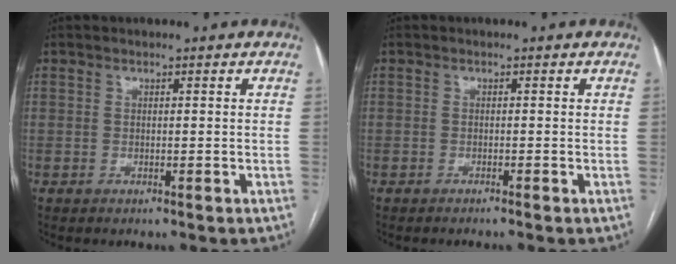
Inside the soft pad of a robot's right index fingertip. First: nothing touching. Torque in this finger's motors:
{"motor_torque": [-0.18, 0.03, -0.02, 0.01]}